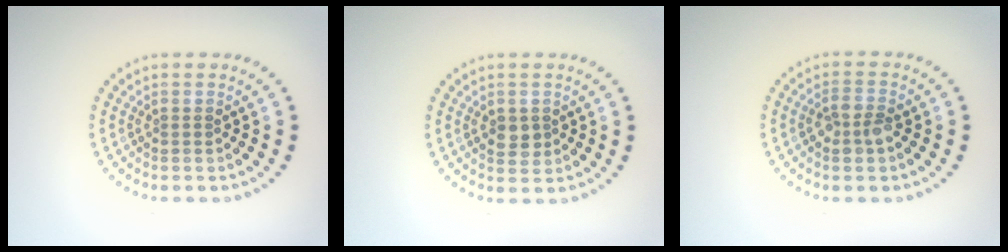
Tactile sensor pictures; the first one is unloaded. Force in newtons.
{"total": 1.8, "press": 1.8, "slide": 0.4}
{"total": 2.3, "press": 2.2, "slide": 0.6}